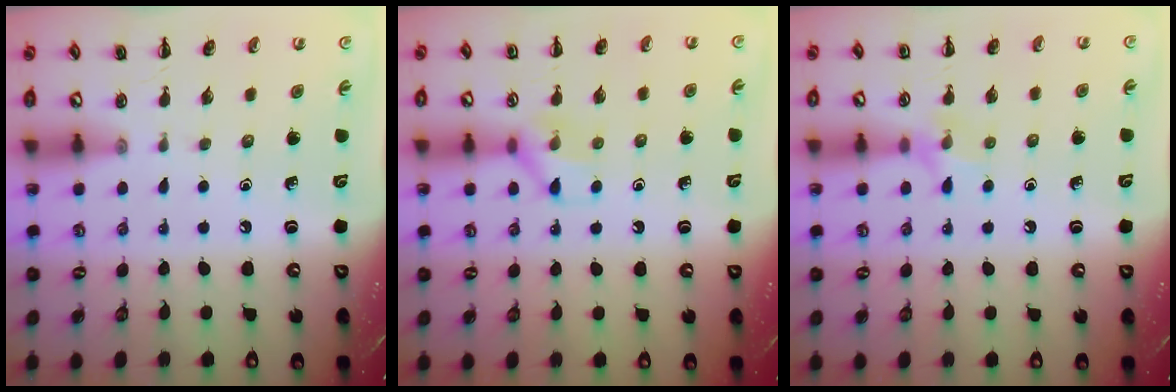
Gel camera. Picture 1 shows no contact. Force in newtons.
{"total": 8.4, "press": 8.3, "slide": 0.5}
{"total": 7.0, "press": 6.9, "slide": 1.2}